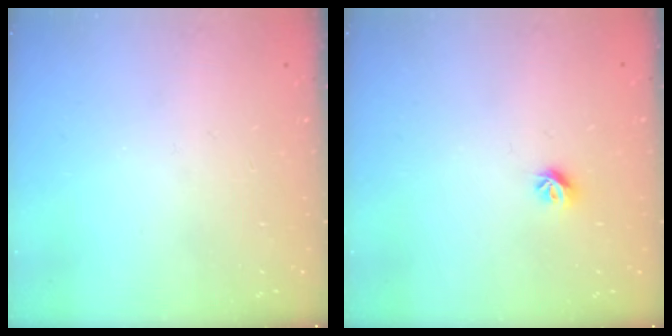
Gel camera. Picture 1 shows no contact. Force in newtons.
{"total": 6.0, "press": 6.0, "slide": 0.7}